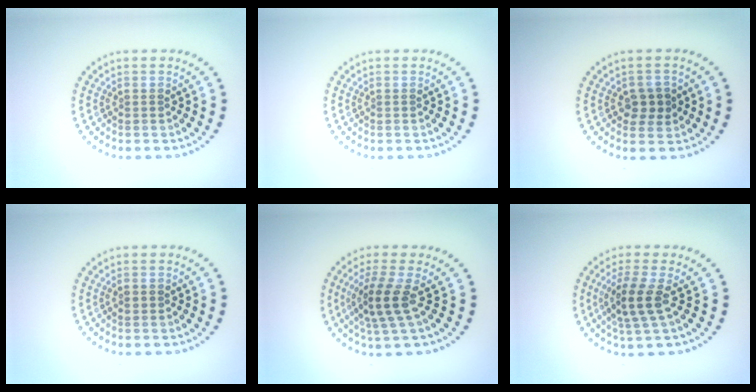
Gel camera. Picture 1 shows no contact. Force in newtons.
{"total": 0.0}
{"total": 2.2, "press": 2.2, "slide": 0.6}
{"total": 0.7, "press": 0.7, "slide": 0.2}
{"total": 3.5, "press": 2.9, "slide": 2.0}
{"total": 3.4, "press": 2.9, "slide": 1.6}